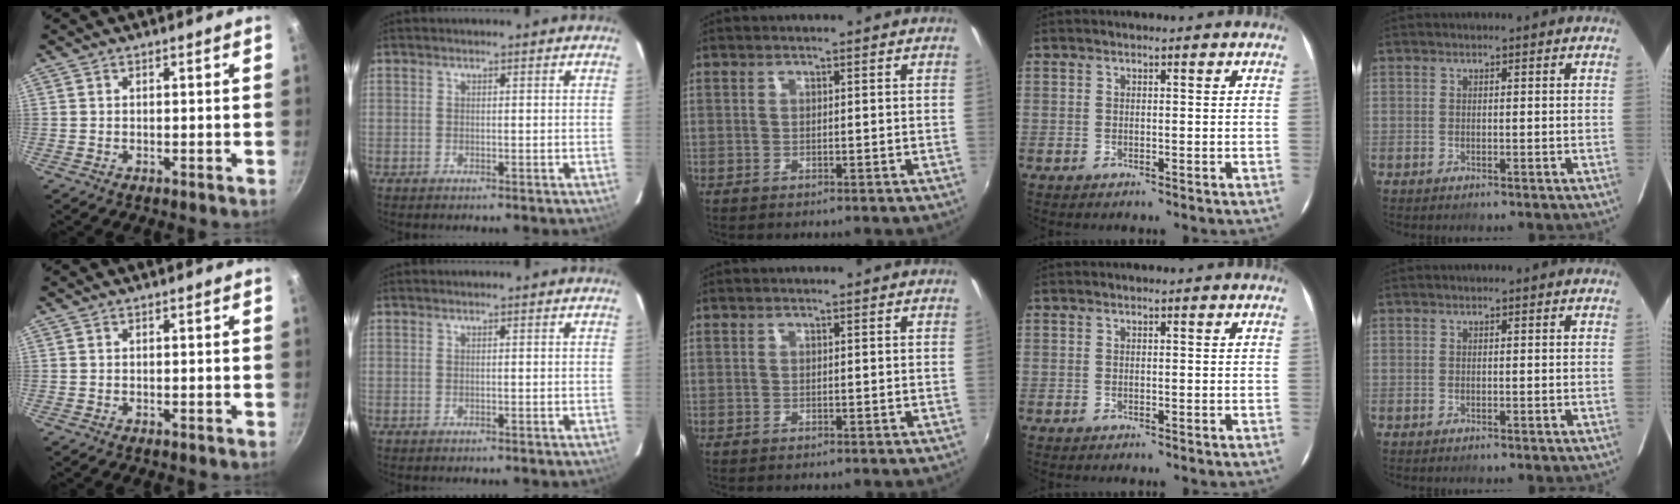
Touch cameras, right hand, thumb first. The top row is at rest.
{}